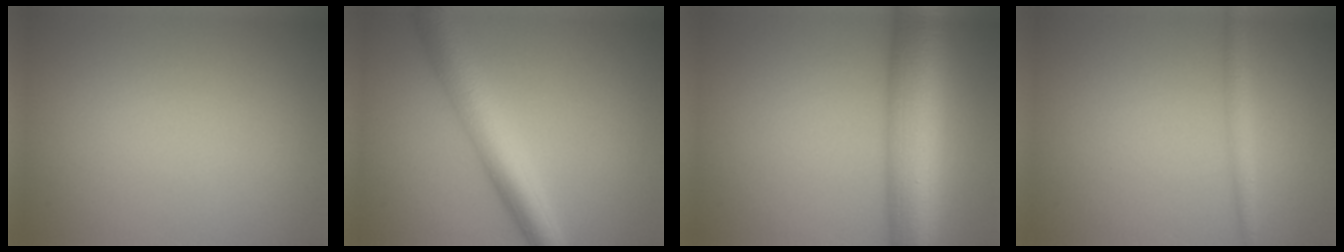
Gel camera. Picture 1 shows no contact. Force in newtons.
{"total": 6.3, "press": 6.3, "slide": 0.2}
{"total": 10.8, "press": 10.8, "slide": 0.4}
{"total": 1.7, "press": 1.7, "slide": 0.0}